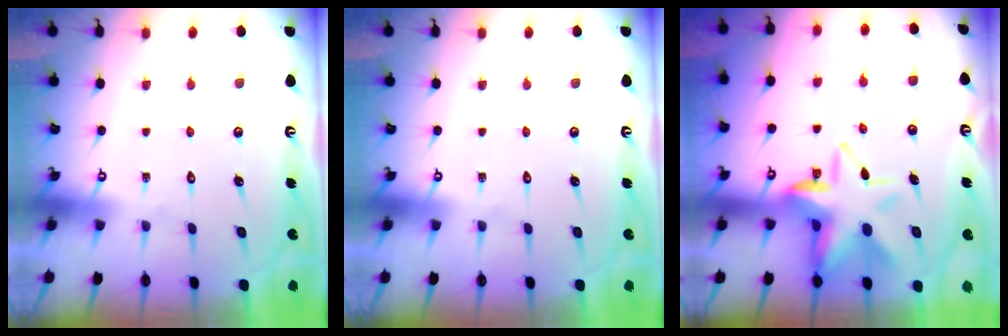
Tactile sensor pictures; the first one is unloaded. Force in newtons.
{"total": 0.0}
{"total": 12.2, "press": 11.9, "slide": 2.7}